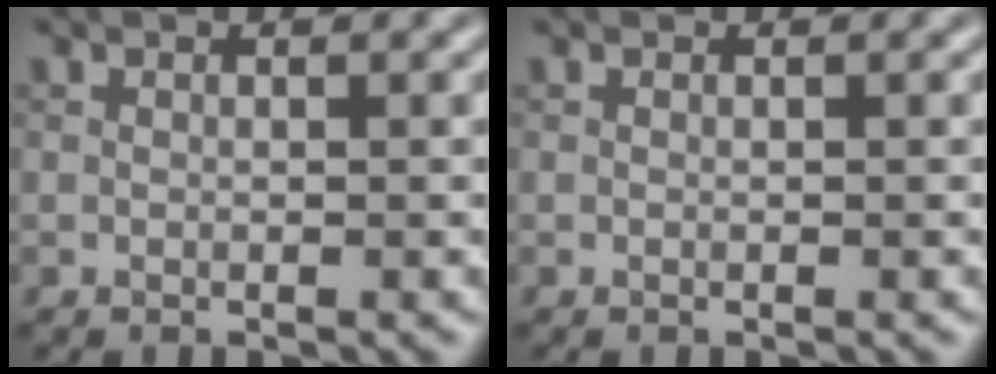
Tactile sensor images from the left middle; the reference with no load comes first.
{"total": 0.0}